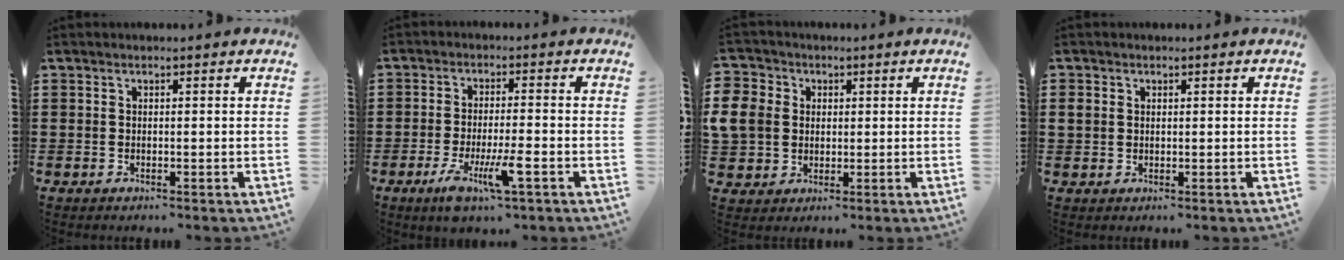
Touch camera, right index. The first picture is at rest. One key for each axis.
{"total": 7.4, "fx": -3.5, "fy": 1.6, "fz": 6.4, "tx": -0.117, "ty": -0.012, "tz": -0.057}
{"total": 6.1, "fx": 0.4, "fy": 5.7, "fz": 2.2, "tx": -0.089, "ty": 0.008, "tz": 0.001}
{"total": 1.3, "fx": 0.2, "fy": 1.1, "fz": 0.6, "tx": -0.015, "ty": 0.005, "tz": 0.003}